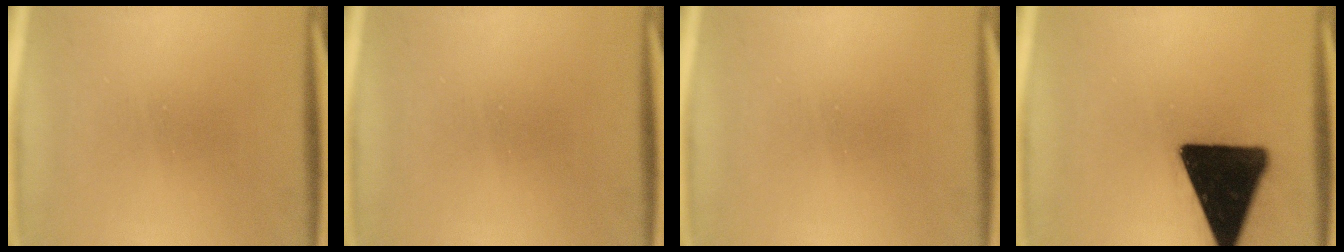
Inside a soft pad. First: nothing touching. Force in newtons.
{"total": 0.0}
{"total": 0.0}
{"total": 20.0}